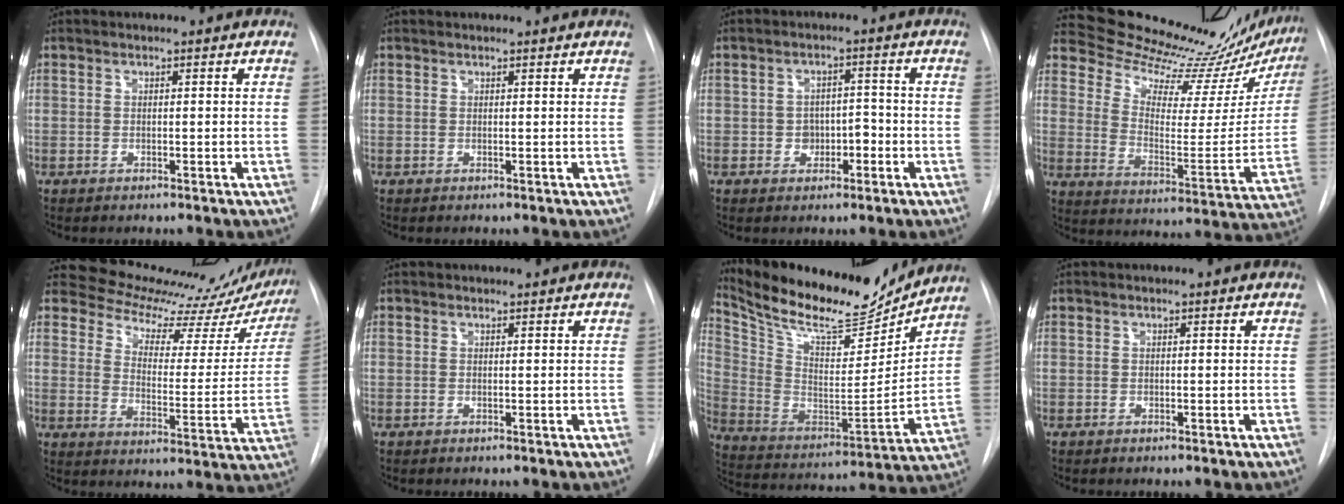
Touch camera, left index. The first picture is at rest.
{"total": 0.9, "force": [0.9, 0.1, 0.0], "torque": [-0.006, 0.009, 0.010]}
{"total": 3.7, "force": [-2.0, 2.7, 1.7], "torque": [-0.018, 0.007, -0.025]}
{"total": 22.5, "force": [21.8, 2.8, 4.6], "torque": [-0.077, -0.115, 0.289]}
{"total": 20.9, "force": [19.9, 4.8, 4.4], "torque": [-0.055, -0.081, 0.242]}
{"total": 0.5, "force": [-0.5, 0.0, -0.3], "torque": [0.002, -0.004, -0.005]}
{"total": 21.2, "force": [19.0, 4.8, 8.0], "torque": [-0.159, -0.025, 0.310]}
{"total": 0.0}